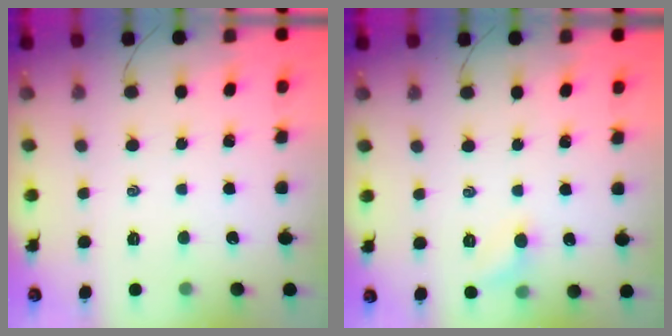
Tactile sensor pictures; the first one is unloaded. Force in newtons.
{"total": 5.5, "press": 5.2, "slide": 1.8}